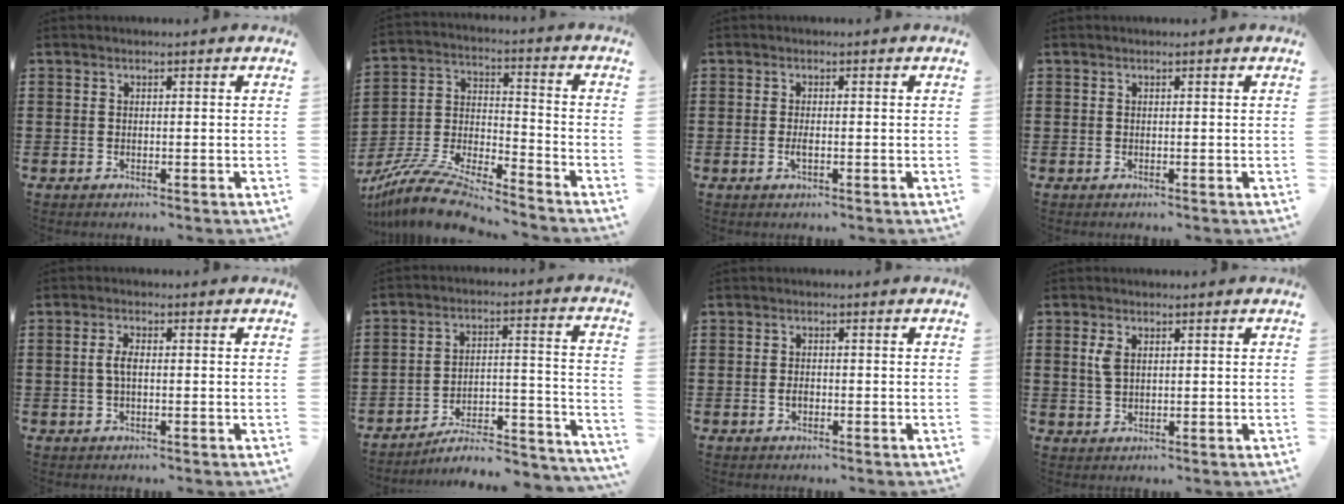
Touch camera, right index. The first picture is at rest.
{"total": 10.4, "force": [-9.5, 1.3, 4.0], "torque": [-0.091, 0.009, -0.194]}
{"total": 1.5, "force": [-0.4, 0.4, 1.4], "torque": [-0.034, -0.005, -0.009]}
{"total": 0.0}
{"total": 2.4, "force": [-0.1, 0.9, 2.3], "torque": [-0.051, -0.002, -0.005]}
{"total": 6.5, "force": [-5.8, 1.3, 2.7], "torque": [-0.039, 0.003, -0.112]}
{"total": 1.2, "force": [-0.5, 0.5, 1.0], "torque": [-0.021, -0.005, -0.007]}
{"total": 2.7, "force": [0.9, 1.5, 2.1], "torque": [-0.048, 0.006, 0.015]}